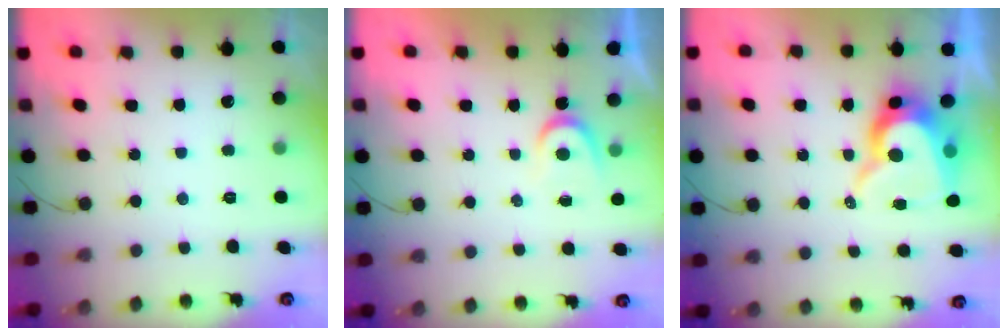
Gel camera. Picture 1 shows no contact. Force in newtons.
{"total": 3.6, "press": 3.6, "slide": 0.4}
{"total": 12.8, "press": 12.8, "slide": 0.9}